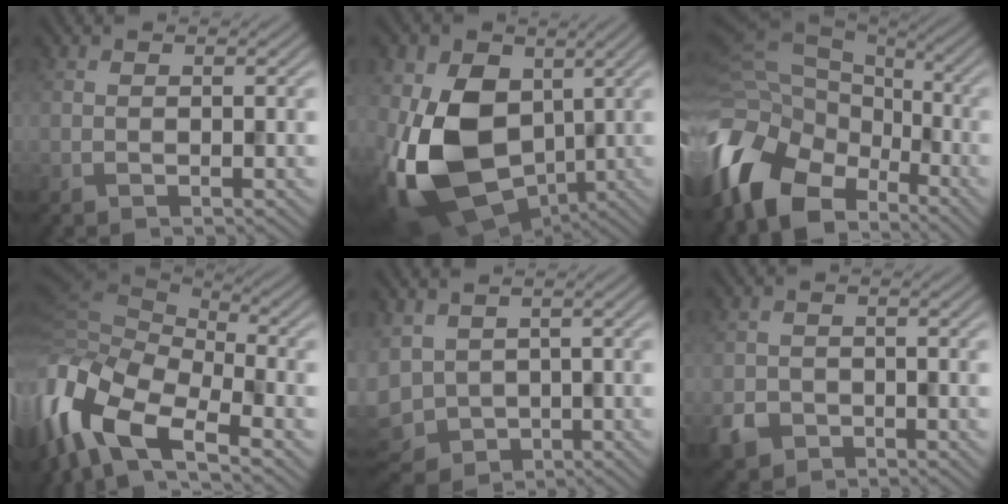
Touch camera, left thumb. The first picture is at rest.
{"total": 17.1, "force": [-1.6, 11.8, 12.2], "torque": [-0.279, -0.030, -0.030]}
{"total": 15.6, "force": [-8.1, 9.4, 9.5], "torque": [-0.253, -0.017, -0.149]}
{"total": 15.1, "force": [-7.4, 6.8, 11.2], "torque": [-0.286, -0.014, -0.136]}
{"total": 6.5, "force": [-0.1, 5.1, 4.0], "torque": [-0.124, -0.015, -0.007]}
{"total": 3.3, "force": [-1.9, 2.5, 1.1], "torque": [-0.029, -0.010, -0.044]}